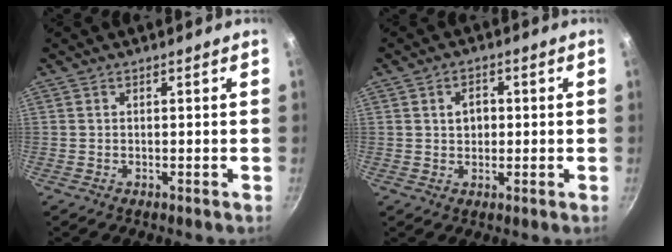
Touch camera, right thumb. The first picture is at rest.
{"total": 3.7, "force": [0.6, 2.9, 2.3], "torque": [-0.022, 0.006, 0.009]}